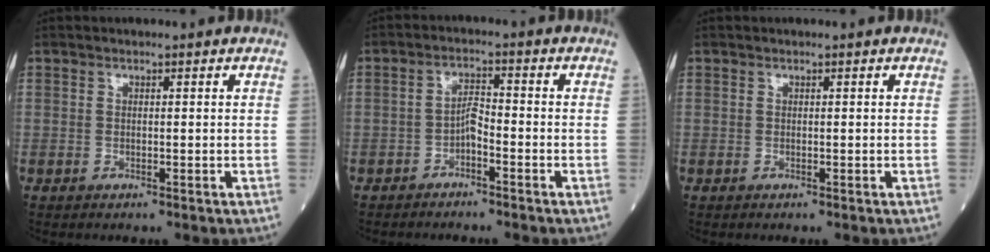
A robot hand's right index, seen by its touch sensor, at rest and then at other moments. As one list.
[{"total": 2.6, "force": [-1.6, 0.6, 2.0], "torque": [-0.035, 0.005, -0.030]}, {"total": 0.0}]